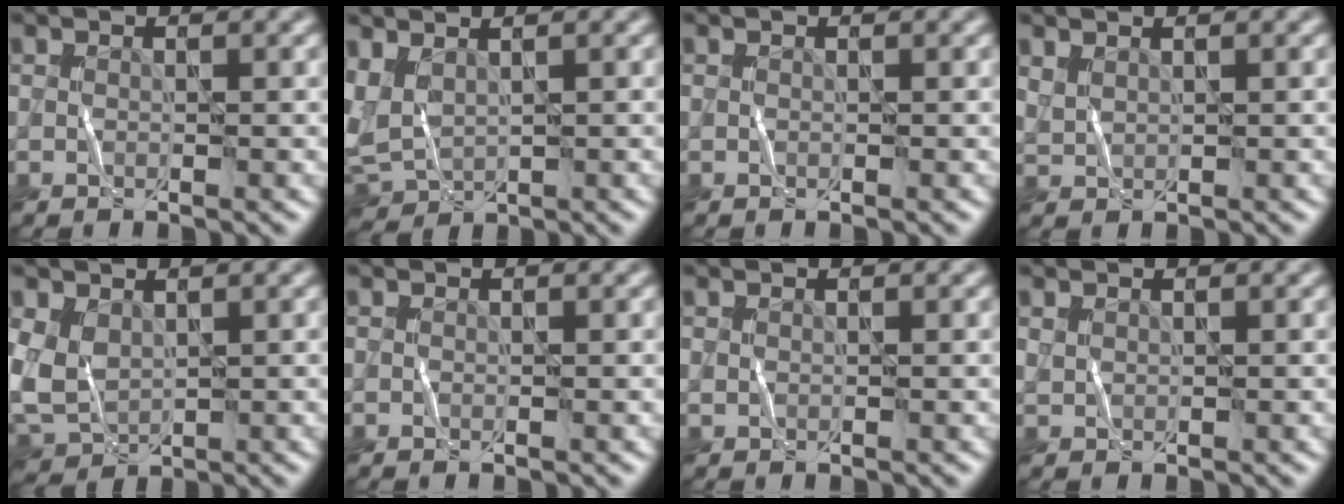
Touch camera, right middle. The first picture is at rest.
{"total": 3.7, "force": [0.3, 2.2, 2.9], "torque": [-0.082, 0.003, 0.006]}
{"total": 0.0}
{"total": 1.0, "force": [0.8, 0.4, 0.5], "torque": [-0.018, 0.000, 0.023]}
{"total": 4.2, "force": [0.3, 3.0, 2.9], "torque": [-0.075, -0.006, 0.005]}
{"total": 0.0}
{"total": 0.0}
{"total": 0.5, "force": [0.4, 0.3, 0.2], "torque": [-0.010, -0.002, 0.013]}